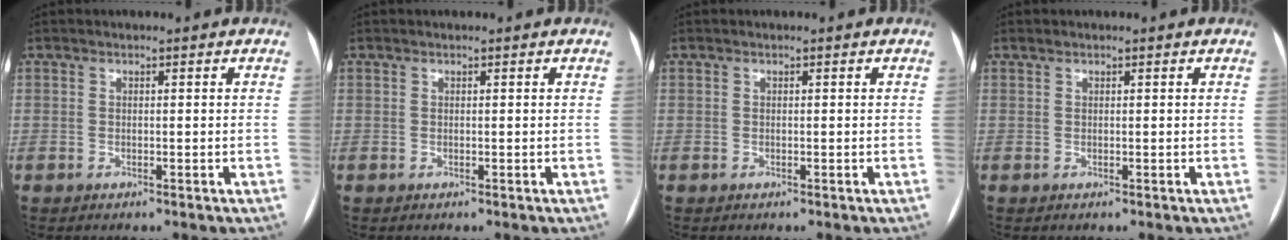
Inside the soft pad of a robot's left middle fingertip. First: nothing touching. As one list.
[{"total": 0.0}, {"total": 0.0}, {"total": 0.0}]